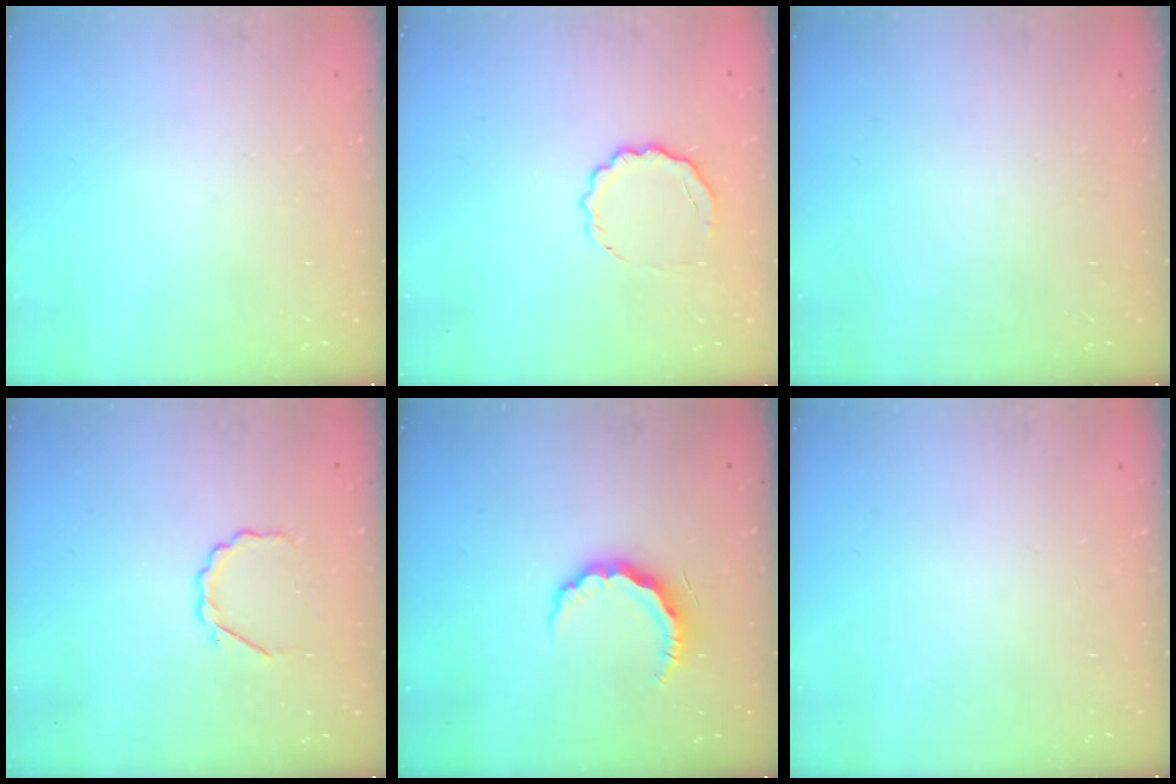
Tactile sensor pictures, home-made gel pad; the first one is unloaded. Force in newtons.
{"total": 5.6, "press": 5.4, "slide": 1.4}
{"total": 0.0}
{"total": 3.6, "press": 3.4, "slide": 1.2}
{"total": 8.0, "press": 8.0, "slide": 0.9}
{"total": 0.0}